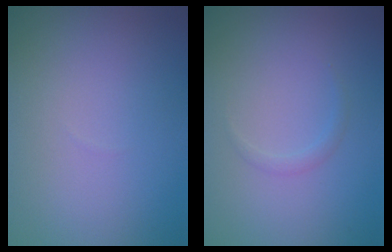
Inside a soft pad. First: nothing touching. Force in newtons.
{"total": 0.7, "press": 0.7, "slide": 0.0}